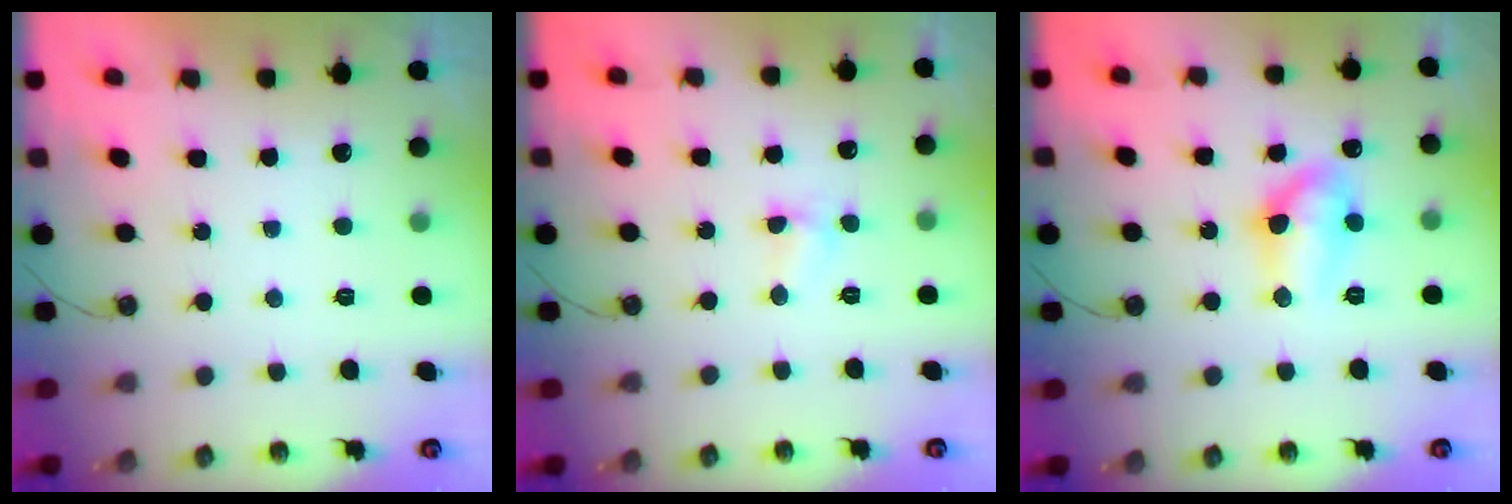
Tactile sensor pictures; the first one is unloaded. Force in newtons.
{"total": 4.3, "press": 4.2, "slide": 0.4}
{"total": 10.1, "press": 10.1, "slide": 1.2}